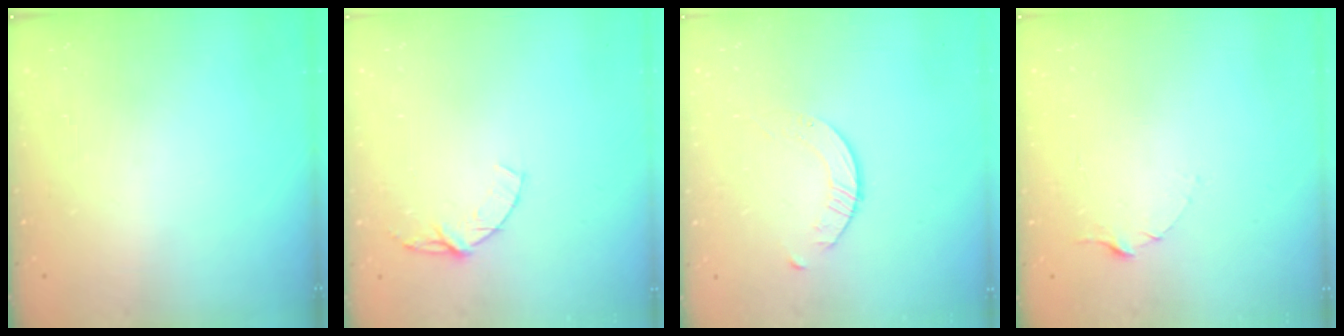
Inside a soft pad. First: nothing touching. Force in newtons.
{"total": 4.5, "press": 4.5, "slide": 0.5}
{"total": 2.8, "press": 2.8, "slide": 0.3}
{"total": 2.5, "press": 2.5, "slide": 0.3}